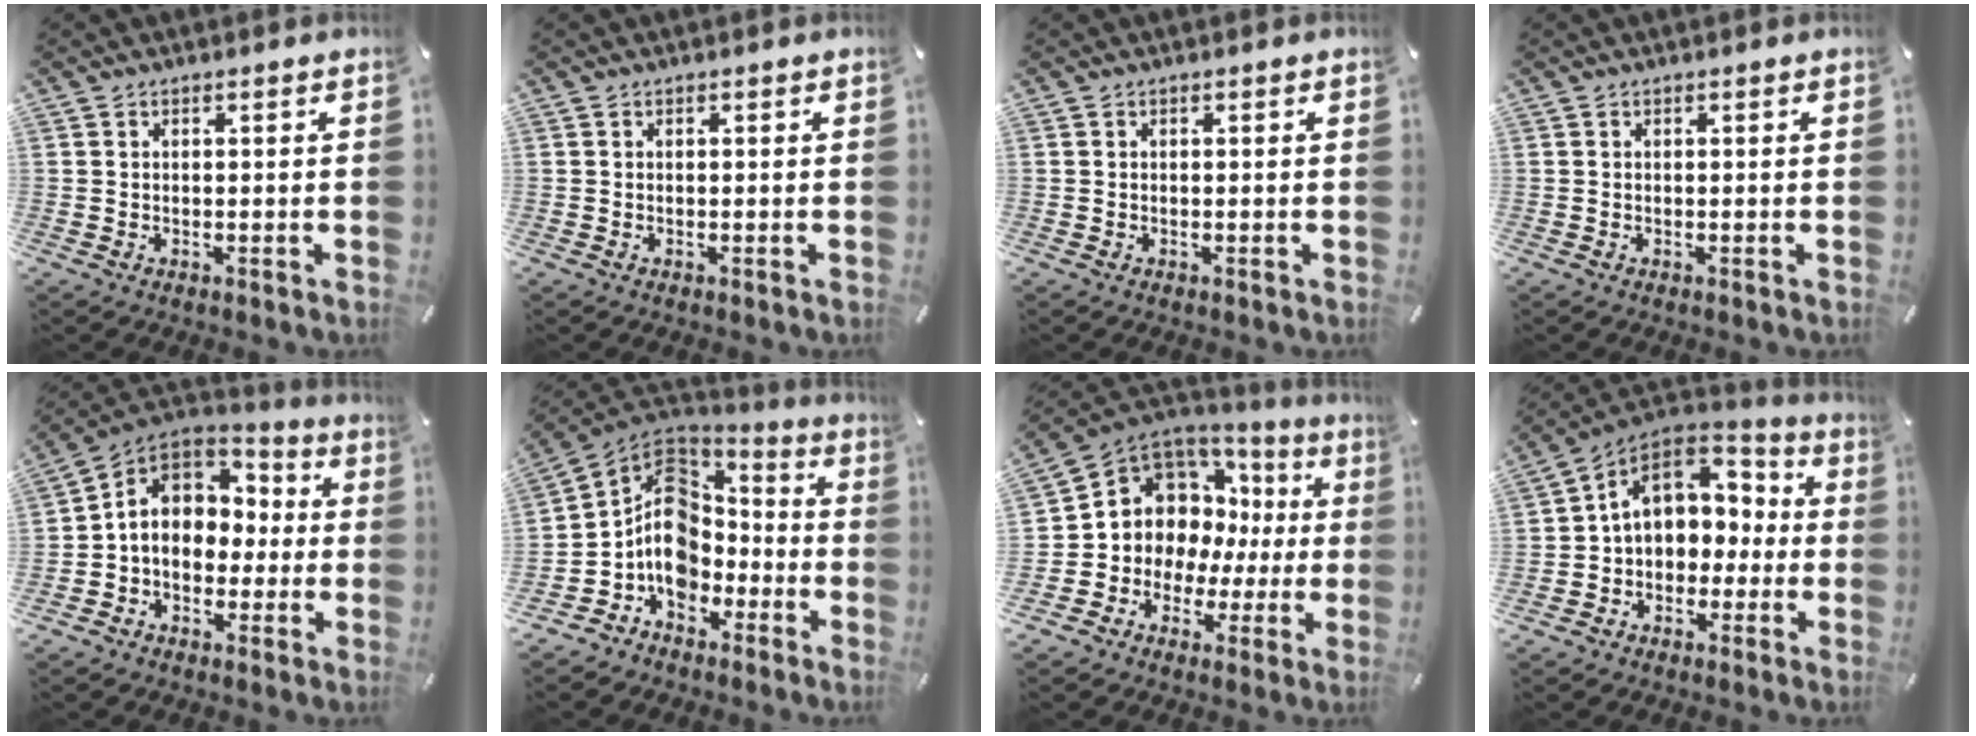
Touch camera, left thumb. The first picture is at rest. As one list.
[{"total": 0.0}, {"total": 0.0}, {"total": 0.0}, {"total": 9.6, "force": [0.0, 8.4, 4.8], "torque": [-0.101, 0.013, 0.002]}, {"total": 12.7, "force": [-2.8, 10.8, 6.1], "torque": [-0.120, 0.014, -0.050]}, {"total": 9.3, "force": [1.6, 8.9, 2.1], "torque": [-0.046, -0.037, 0.041]}, {"total": 10.3, "force": [1.6, 8.9, 5.0], "torque": [-0.087, 0.001, 0.032]}]